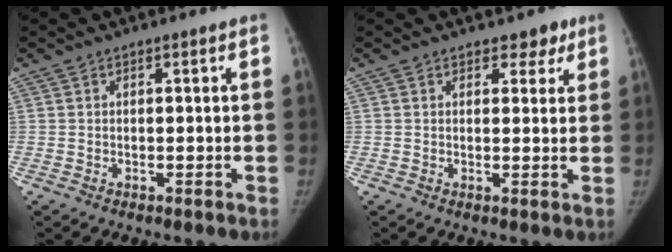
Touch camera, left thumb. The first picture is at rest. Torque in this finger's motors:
{"motor_torque": [-0.01, -0.02, 0.15, 0.20, -0.03]}